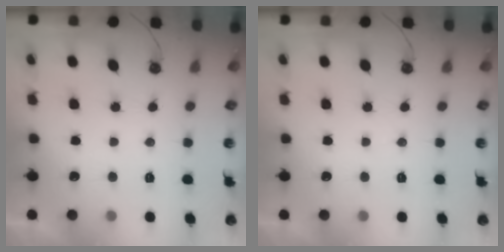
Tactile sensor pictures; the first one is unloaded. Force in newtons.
{"total": 0.0}